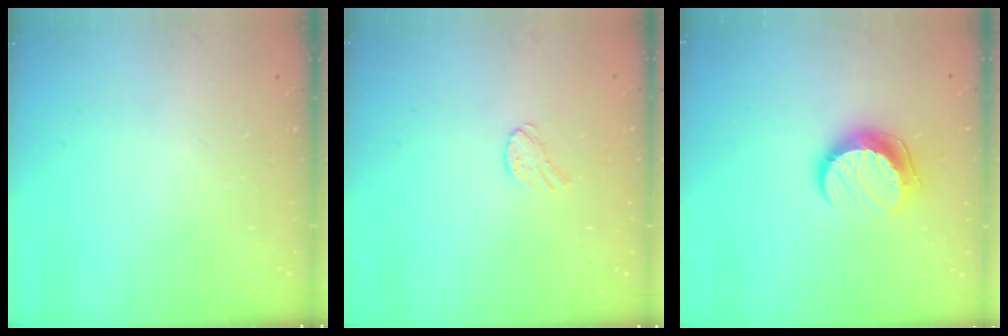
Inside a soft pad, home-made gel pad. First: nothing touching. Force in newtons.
{"total": 6.1, "press": 6.1, "slide": 0.6}
{"total": 10.4, "press": 10.3, "slide": 1.1}